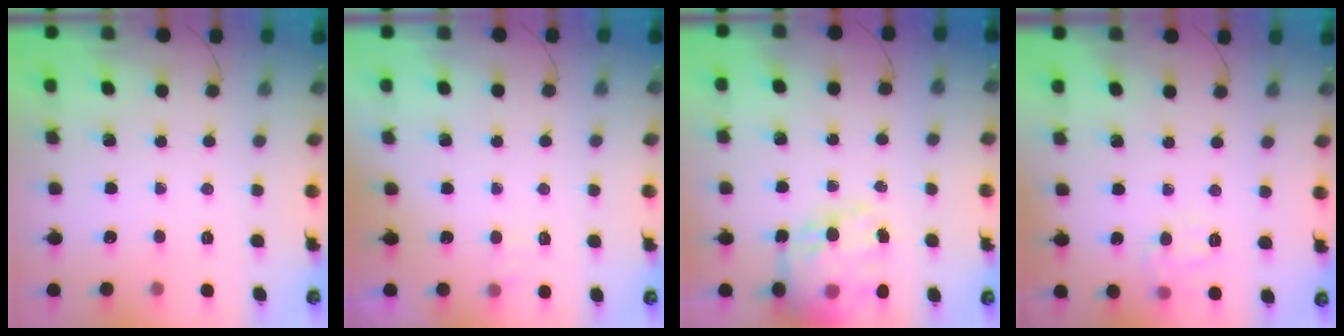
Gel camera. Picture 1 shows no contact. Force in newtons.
{"total": 2.8, "press": 2.5, "slide": 1.4}
{"total": 18.4, "press": 17.8, "slide": 4.7}
{"total": 7.2, "press": 7.1, "slide": 0.8}